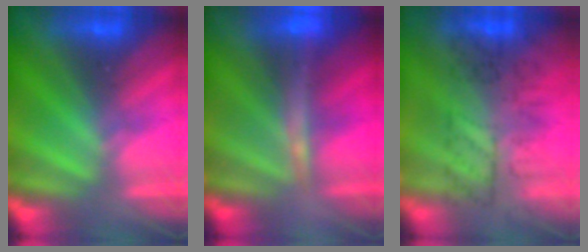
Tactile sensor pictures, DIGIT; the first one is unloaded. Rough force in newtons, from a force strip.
{"total": 5.0}
{"total": 7.4}